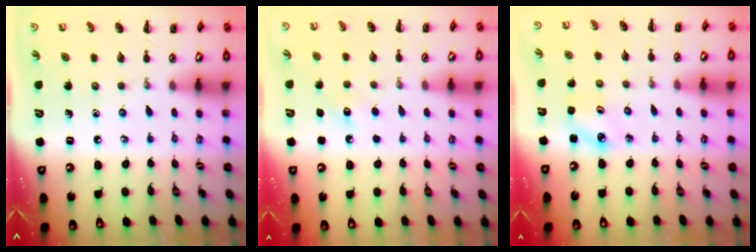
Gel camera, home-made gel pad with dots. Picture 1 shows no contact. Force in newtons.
{"total": 6.0, "press": 5.8, "slide": 1.5}
{"total": 2.5, "press": 2.5, "slide": 0.4}